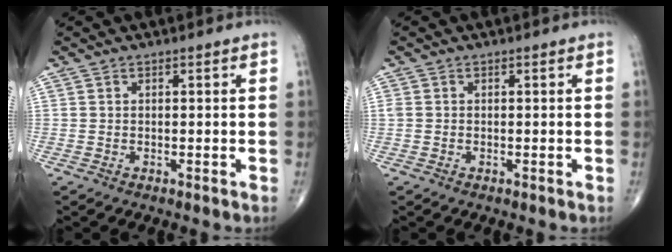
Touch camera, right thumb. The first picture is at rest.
{"total": 0.8, "force": [0.0, 0.7, 0.4], "torque": [-0.014, 0.003, 0.002]}